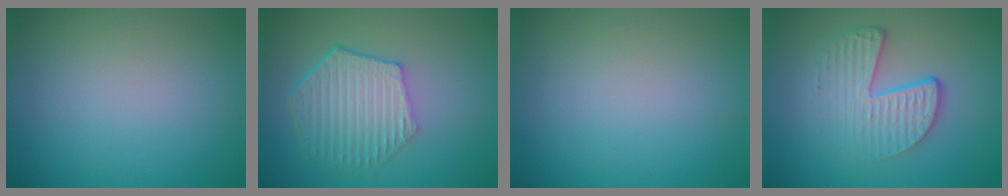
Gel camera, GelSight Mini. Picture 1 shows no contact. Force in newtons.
{"total": 6.0, "press": 4.4, "slide": 4.0}
{"total": 0.0}
{"total": 4.7, "press": 3.0, "slide": 3.6}